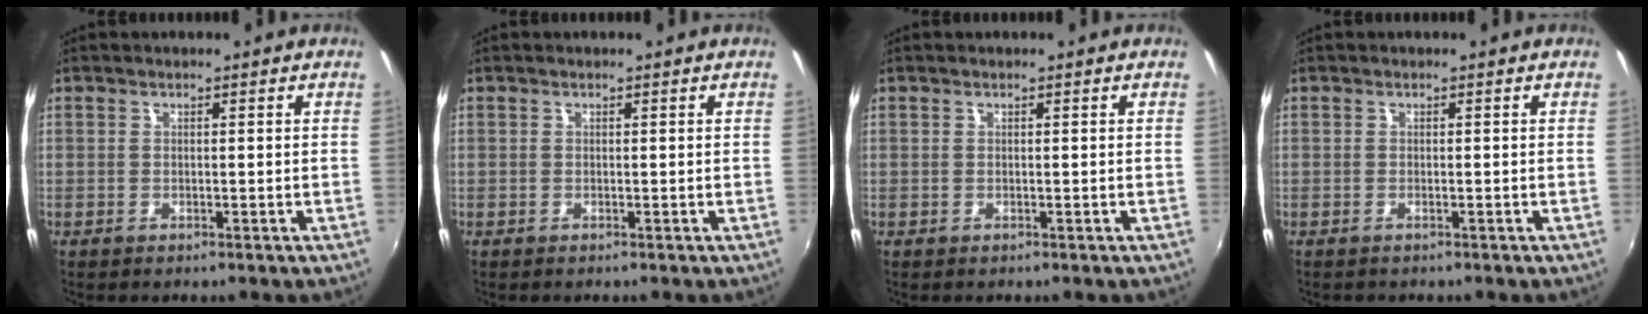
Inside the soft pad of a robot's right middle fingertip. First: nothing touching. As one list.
[{"total": 0.0}, {"total": 0.0}, {"total": 0.5, "force": [-0.4, 0.3, 0.1], "torque": [-0.003, 0.000, -0.007]}]